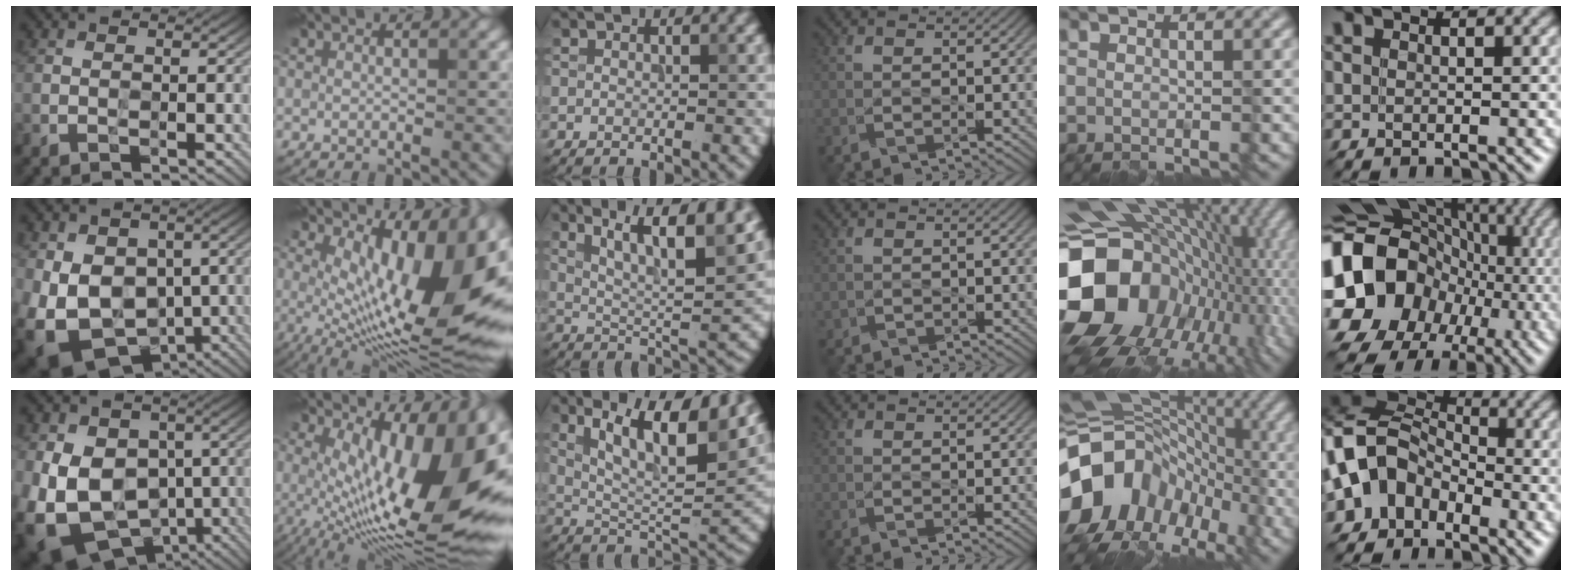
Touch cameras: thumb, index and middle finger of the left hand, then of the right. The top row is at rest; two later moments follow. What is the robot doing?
{"motion": "wipe", "object": "plastic plate"}